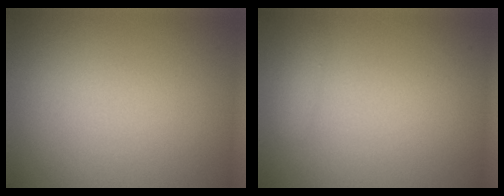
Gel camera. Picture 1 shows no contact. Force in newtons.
{"total": 0.8, "press": 0.8, "slide": 0.0}